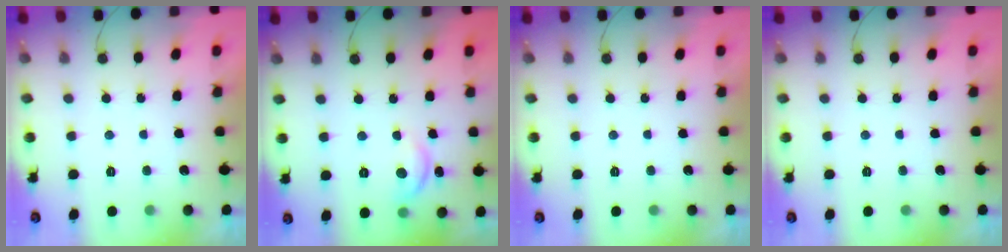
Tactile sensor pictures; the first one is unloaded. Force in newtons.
{"total": 8.1, "press": 8.1, "slide": 0.6}
{"total": 0.0}
{"total": 0.0}